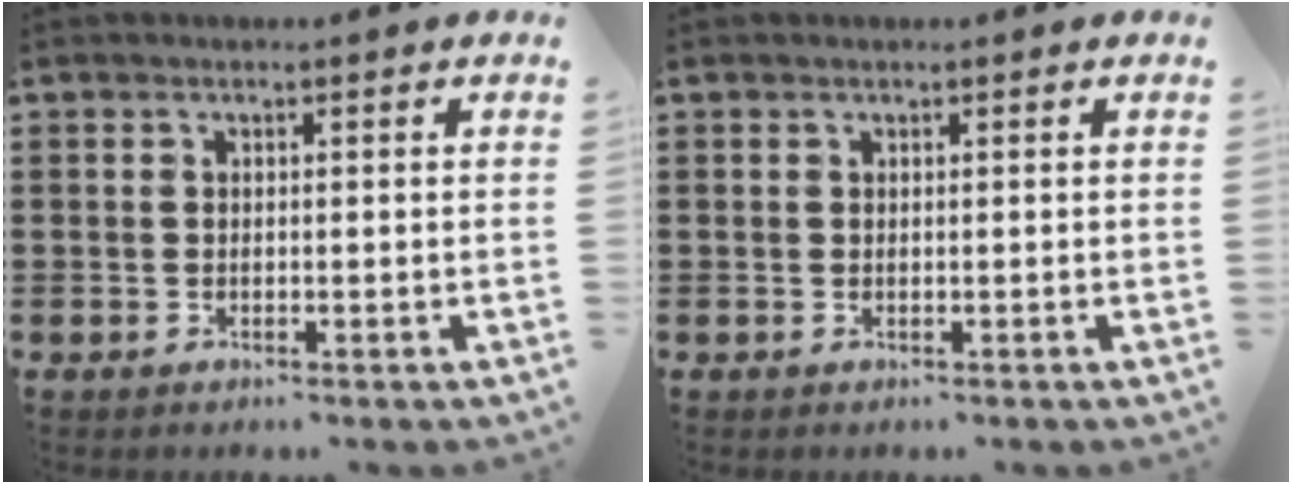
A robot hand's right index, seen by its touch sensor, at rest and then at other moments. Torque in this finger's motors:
{"motor_torque": [-0.01, 0.01, 0.00, 0.00]}